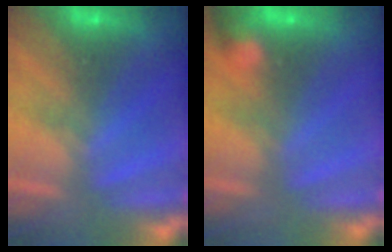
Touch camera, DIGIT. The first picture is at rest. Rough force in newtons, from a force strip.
{"total": 2.9}